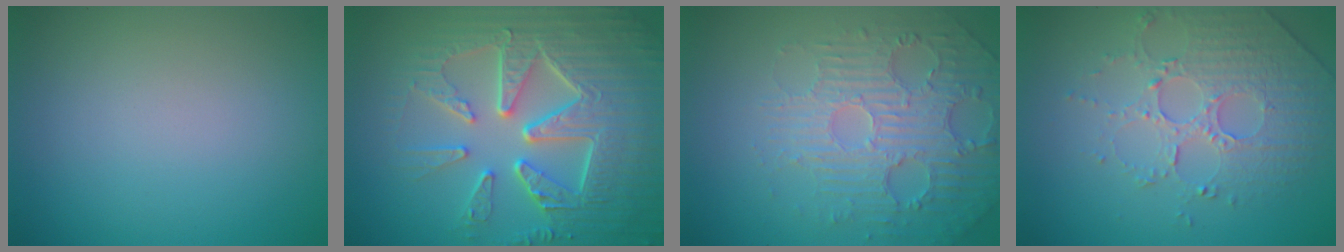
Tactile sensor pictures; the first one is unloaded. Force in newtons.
{"total": 9.2, "press": 6.6, "slide": 6.4}
{"total": 5.4, "press": 3.8, "slide": 3.9}
{"total": 5.2, "press": 3.7, "slide": 3.6}